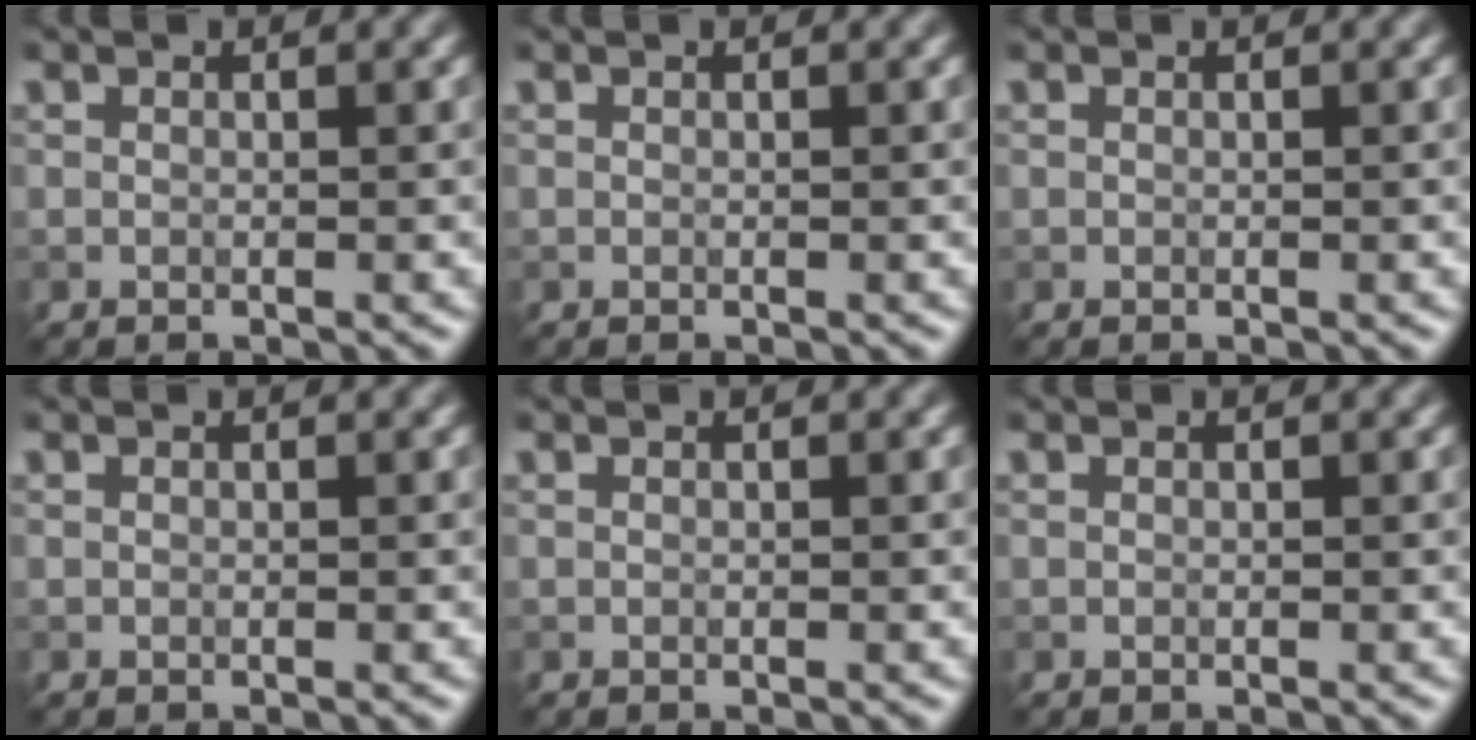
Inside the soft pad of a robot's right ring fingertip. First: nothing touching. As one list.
[{"total": 0.0}, {"total": 0.0}, {"total": 0.0}, {"total": 0.0}, {"total": 0.0}]